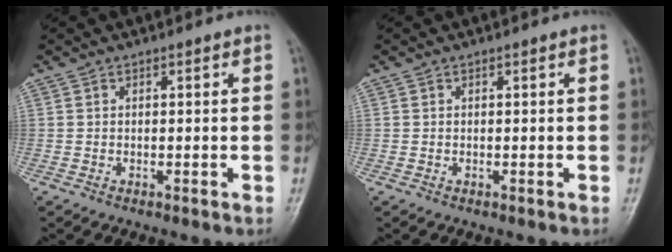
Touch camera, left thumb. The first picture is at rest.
{"total": 0.0}